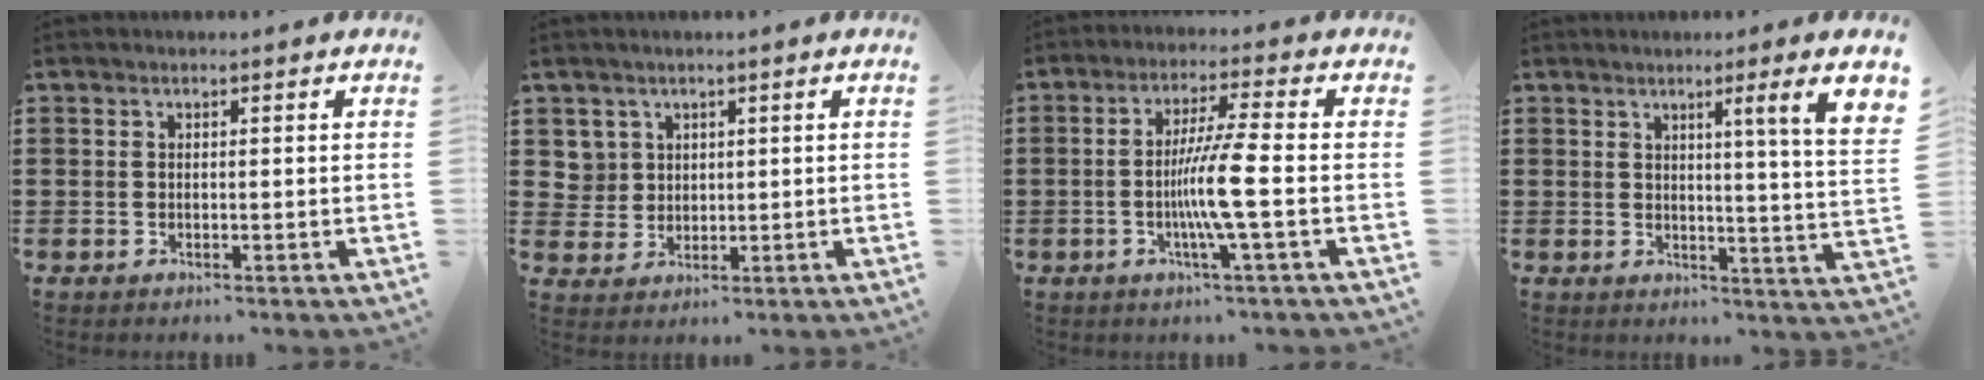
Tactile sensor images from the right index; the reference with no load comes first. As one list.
[{"total": 3.4, "force": [1.6, 3.0, 0.2], "torque": [-0.021, 0.012, 0.031]}, {"total": 7.7, "force": [-1.6, -0.6, 7.5], "torque": [-0.143, -0.017, -0.035]}, {"total": 5.4, "force": [2.7, -1.2, 4.6], "torque": [-0.073, -0.031, 0.033]}]